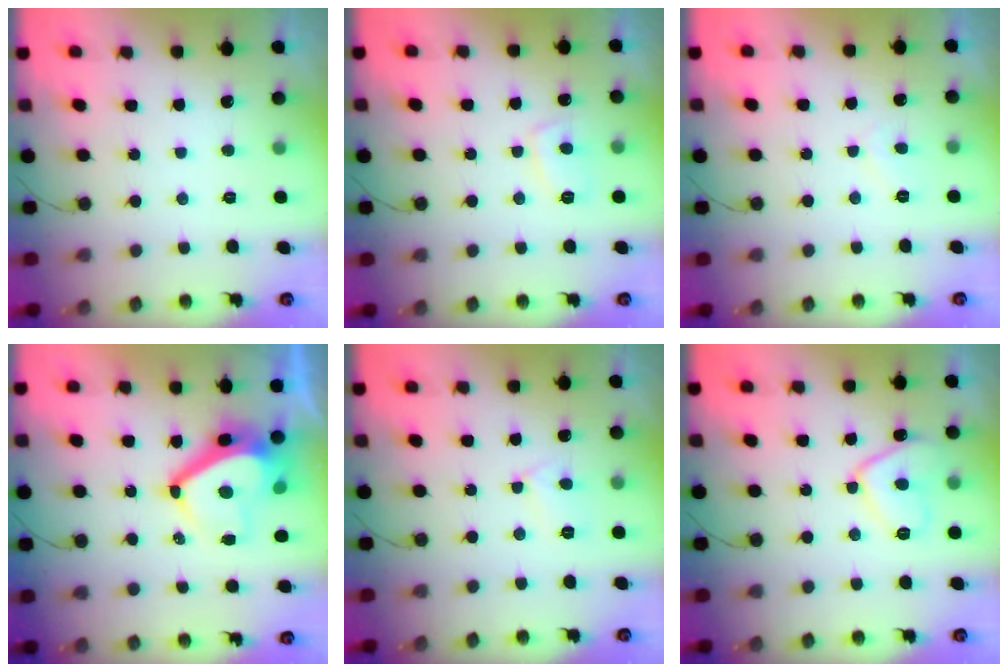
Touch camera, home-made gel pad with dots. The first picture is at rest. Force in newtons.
{"total": 5.0, "press": 4.9, "slide": 1.0}
{"total": 3.1, "press": 3.0, "slide": 0.6}
{"total": 11.4, "press": 11.3, "slide": 1.2}
{"total": 4.9, "press": 4.9, "slide": 0.6}
{"total": 10.2, "press": 10.1, "slide": 1.0}